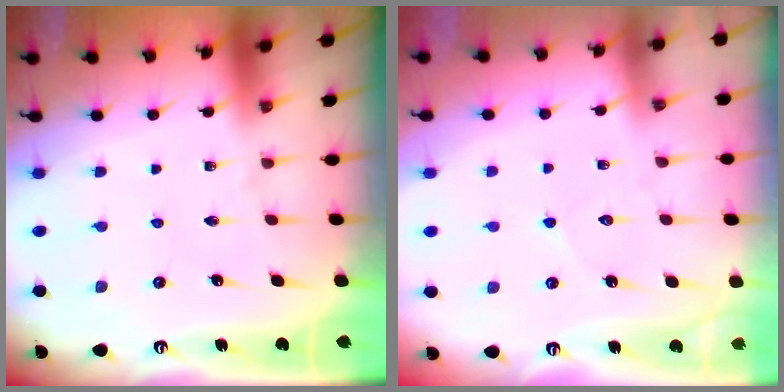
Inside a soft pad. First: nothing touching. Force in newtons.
{"total": 3.9, "press": 3.9, "slide": 0.3}